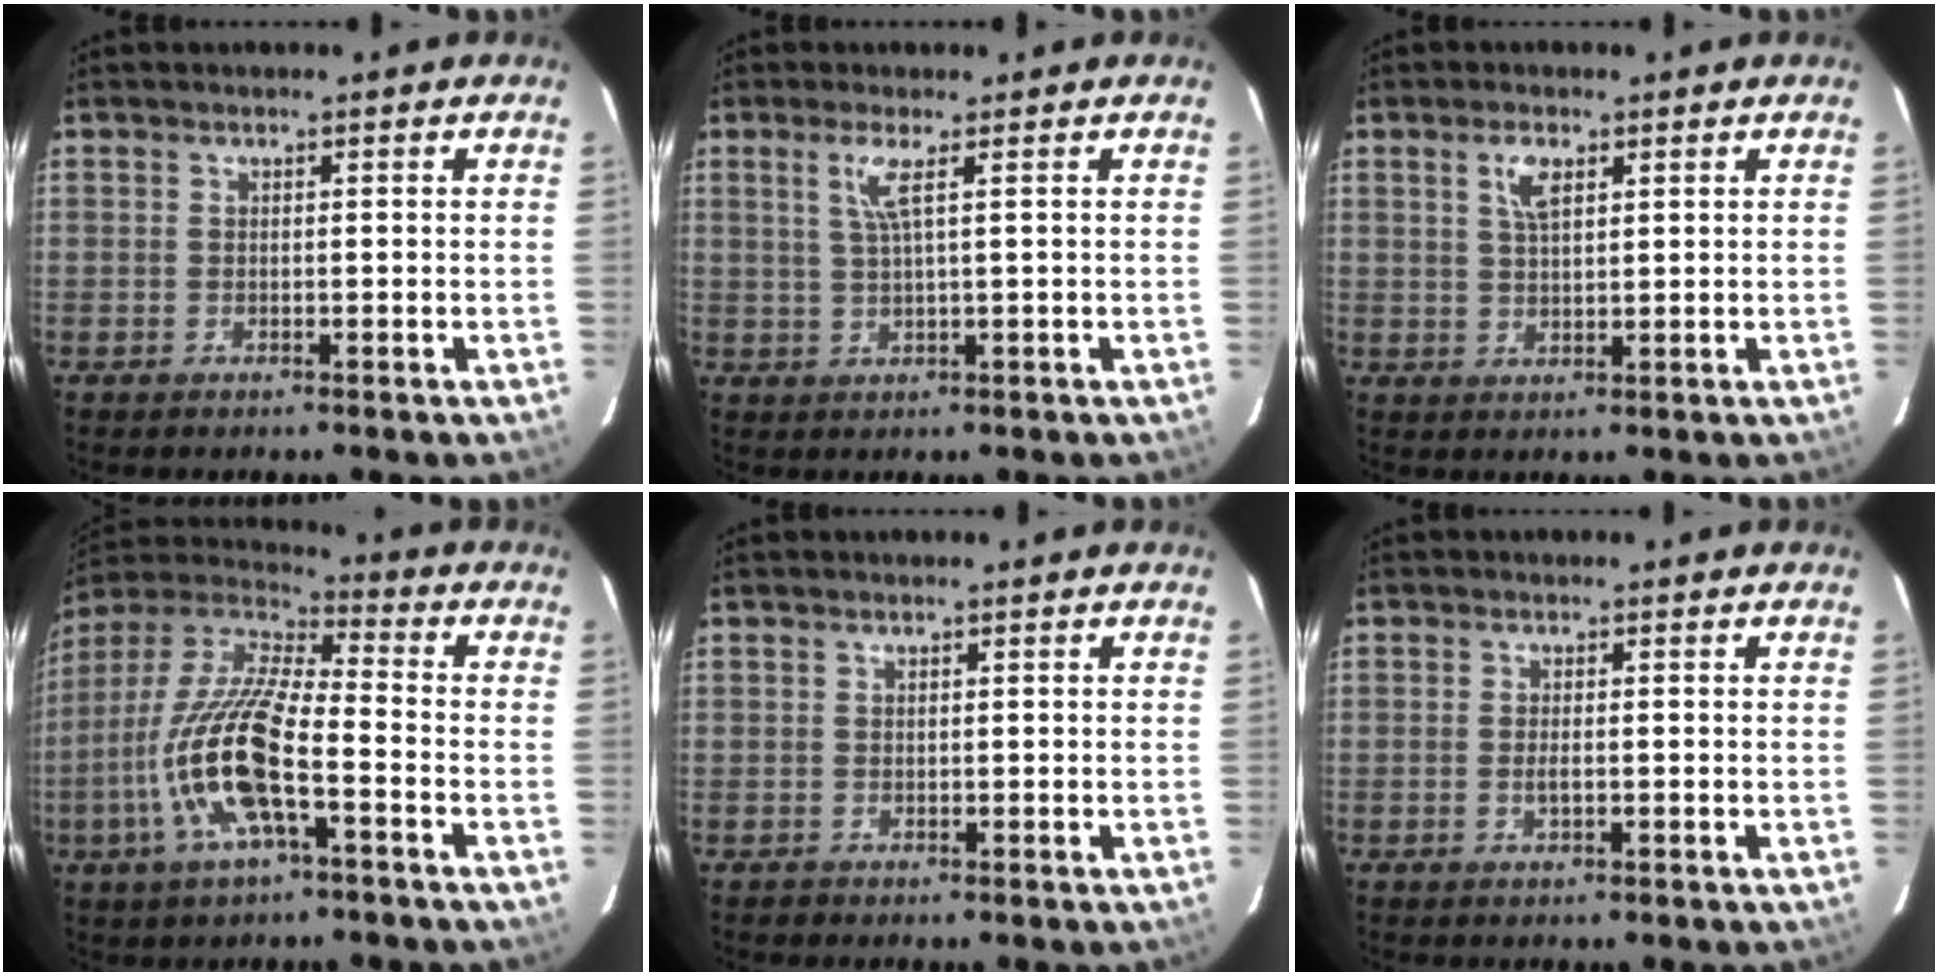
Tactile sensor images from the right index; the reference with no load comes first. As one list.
[{"total": 3.2, "force": [1.3, -0.5, 2.9], "torque": [-0.057, -0.001, 0.029]}, {"total": 3.8, "force": [1.8, 1.6, 2.9], "torque": [-0.055, 0.005, 0.035]}, {"total": 17.3, "force": [-6.1, 4.6, 15.5], "torque": [-0.317, -0.011, -0.129]}, {"total": 0.9, "force": [-0.2, 0.9, -0.1], "torque": [0.000, 0.004, 0.001]}, {"total": 1.4, "force": [-0.4, 0.4, 1.3], "torque": [-0.026, -0.002, -0.006]}]